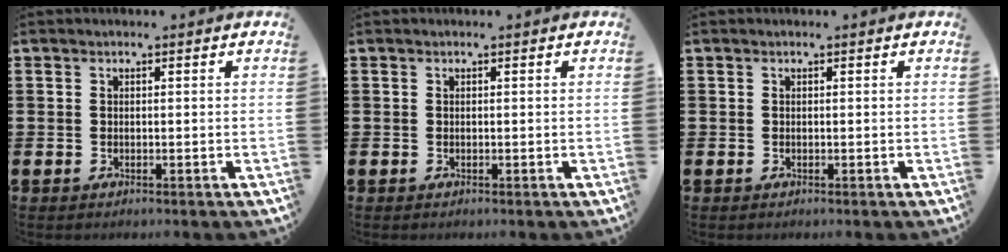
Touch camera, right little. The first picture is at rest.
{"total": 0.0}
{"total": 0.0}